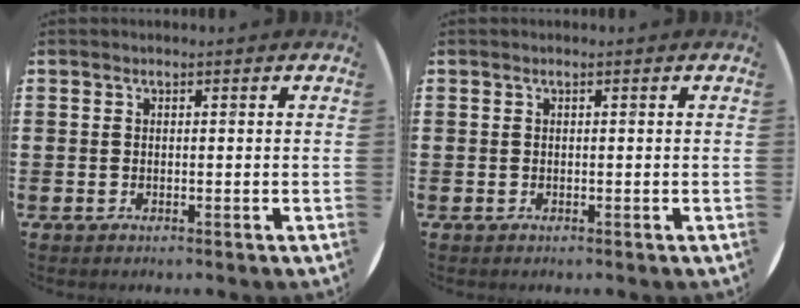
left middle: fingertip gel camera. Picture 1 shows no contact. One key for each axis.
{"total": 0.0}